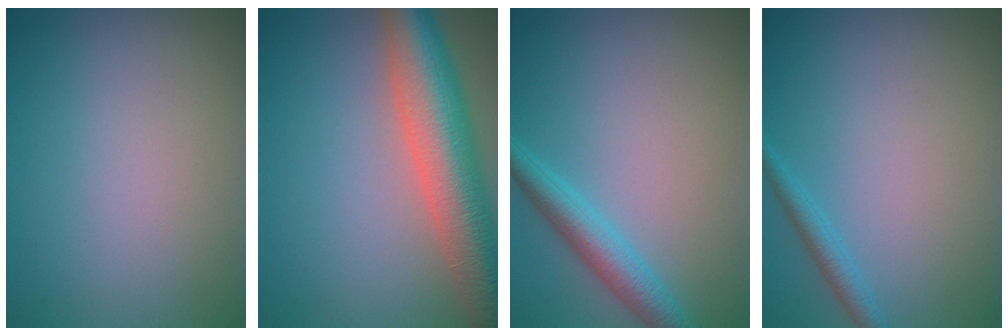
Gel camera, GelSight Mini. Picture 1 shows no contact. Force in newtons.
{"total": 9.3, "press": 9.3, "slide": 0.6}
{"total": 3.4, "press": 3.4, "slide": 0.2}
{"total": 1.6, "press": 1.6, "slide": 0.1}